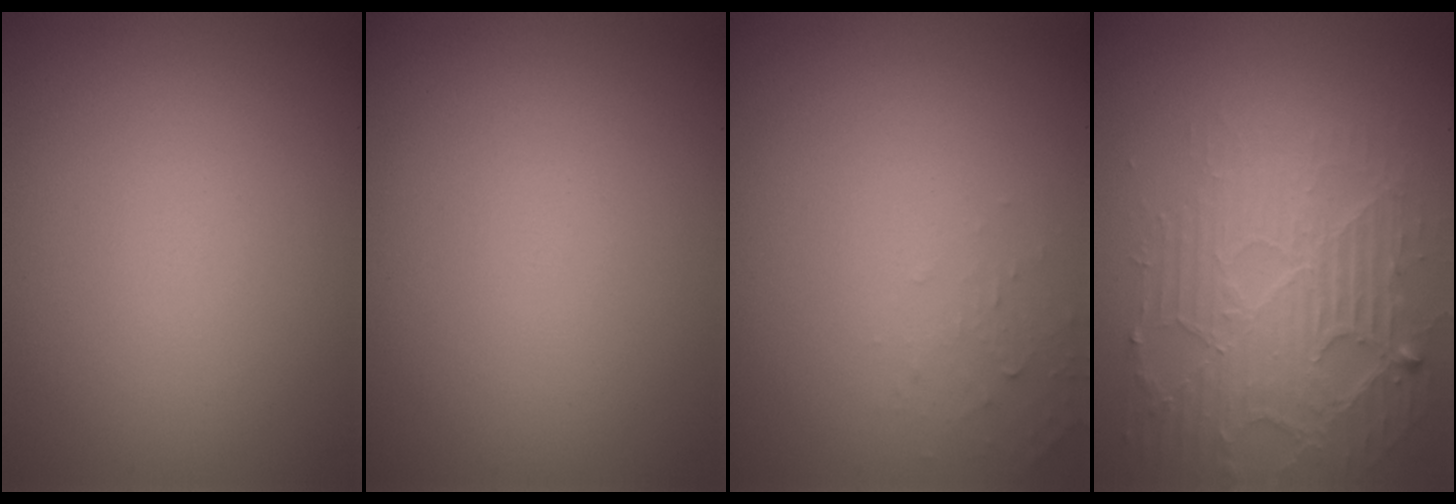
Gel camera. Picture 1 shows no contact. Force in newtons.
{"total": 0.0}
{"total": 0.9, "press": 0.9, "slide": 0.1}
{"total": 4.5, "press": 4.0, "slide": 2.1}